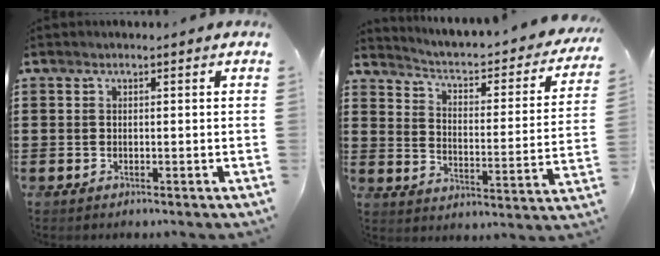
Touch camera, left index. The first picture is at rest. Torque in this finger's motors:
{"motor_torque": [2.14, 0.00, 0.42, 0.09]}